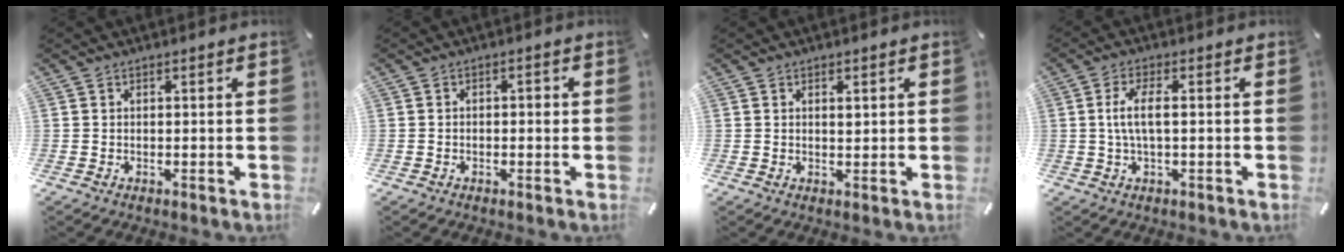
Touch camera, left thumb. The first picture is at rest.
{"total": 1.6, "force": [-0.5, 0.9, 1.3], "torque": [-0.026, 0.006, -0.012]}
{"total": 1.2, "force": [0.5, 0.6, 0.9], "torque": [-0.012, -0.002, 0.007]}
{"total": 6.0, "force": [0.3, 1.7, 5.8], "torque": [-0.121, -0.002, -0.001]}